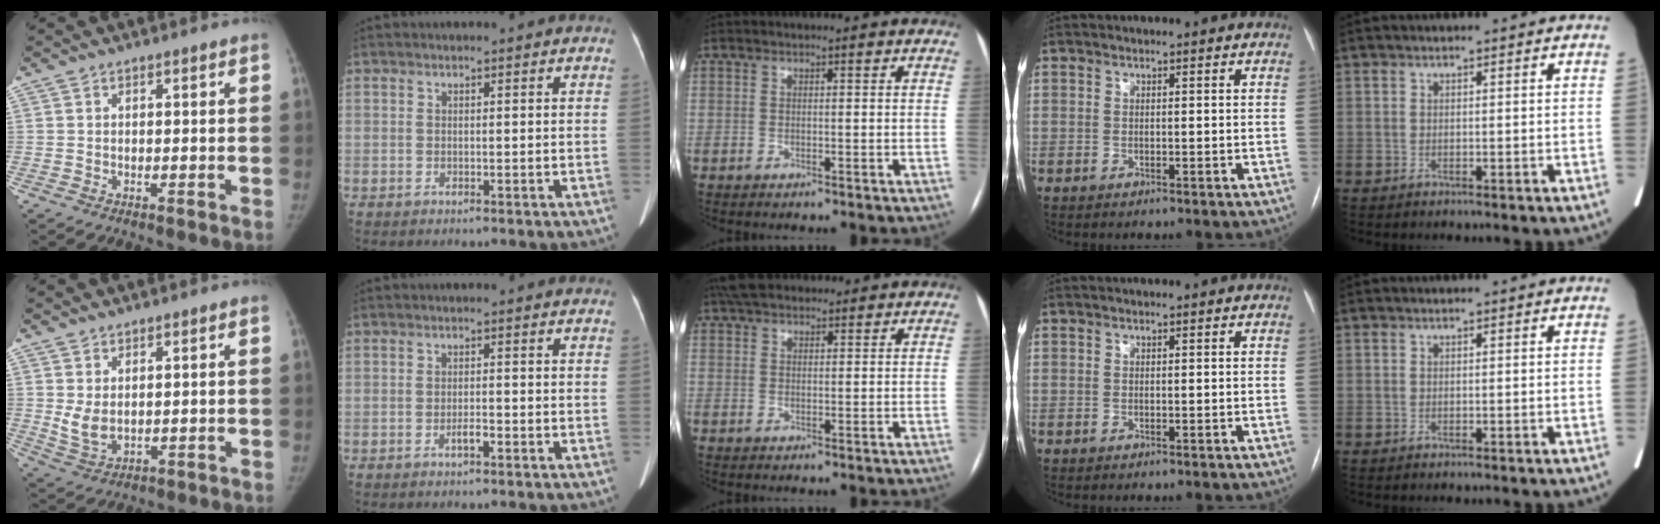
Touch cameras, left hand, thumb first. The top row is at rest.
{"thumb": {"total": 4.4, "force": [1.2, 2.7, 3.3], "torque": [-0.058, -0.014, 0.035]}, "index": {"total": 1.5, "force": [-1.1, 0.3, 1.1], "torque": [-0.021, -0.002, -0.017]}, "middle": {"total": 6.4, "force": [5.3, 2.5, 2.5], "torque": [-0.038, 0.032, 0.094]}}